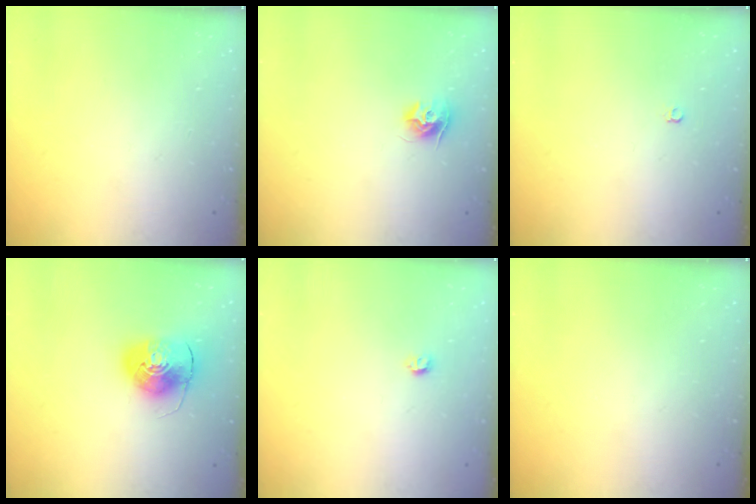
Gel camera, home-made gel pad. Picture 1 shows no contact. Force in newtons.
{"total": 8.8, "press": 8.8, "slide": 0.2}
{"total": 3.6, "press": 3.6, "slide": 0.6}
{"total": 9.2, "press": 9.0, "slide": 1.5}
{"total": 3.5, "press": 3.5, "slide": 0.5}
{"total": 0.0}